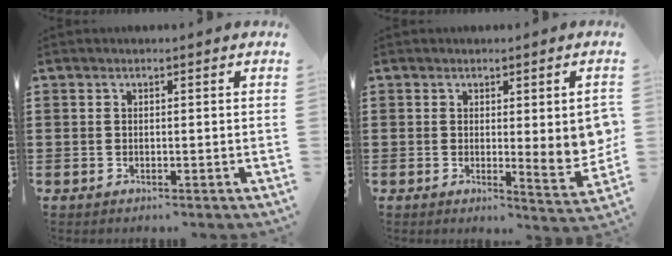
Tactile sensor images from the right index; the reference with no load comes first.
{"total": 5.7, "force": [0.7, 1.2, 5.5], "torque": [-0.075, -0.013, 0.010]}